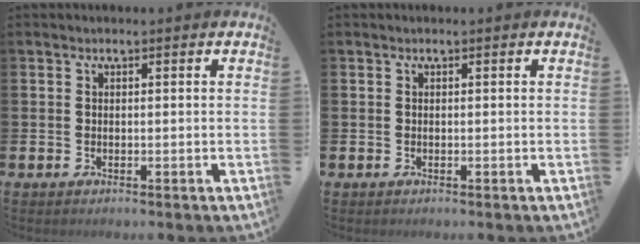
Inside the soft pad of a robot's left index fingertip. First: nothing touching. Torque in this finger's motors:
{"motor_torque": [0.00, 0.00, 0.00, 0.00]}